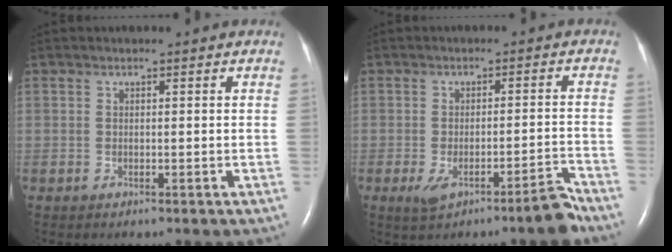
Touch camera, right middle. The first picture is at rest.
{"total": 5.8, "force": [-3.9, 0.5, 4.3], "torque": [-0.062, 0.009, -0.060]}